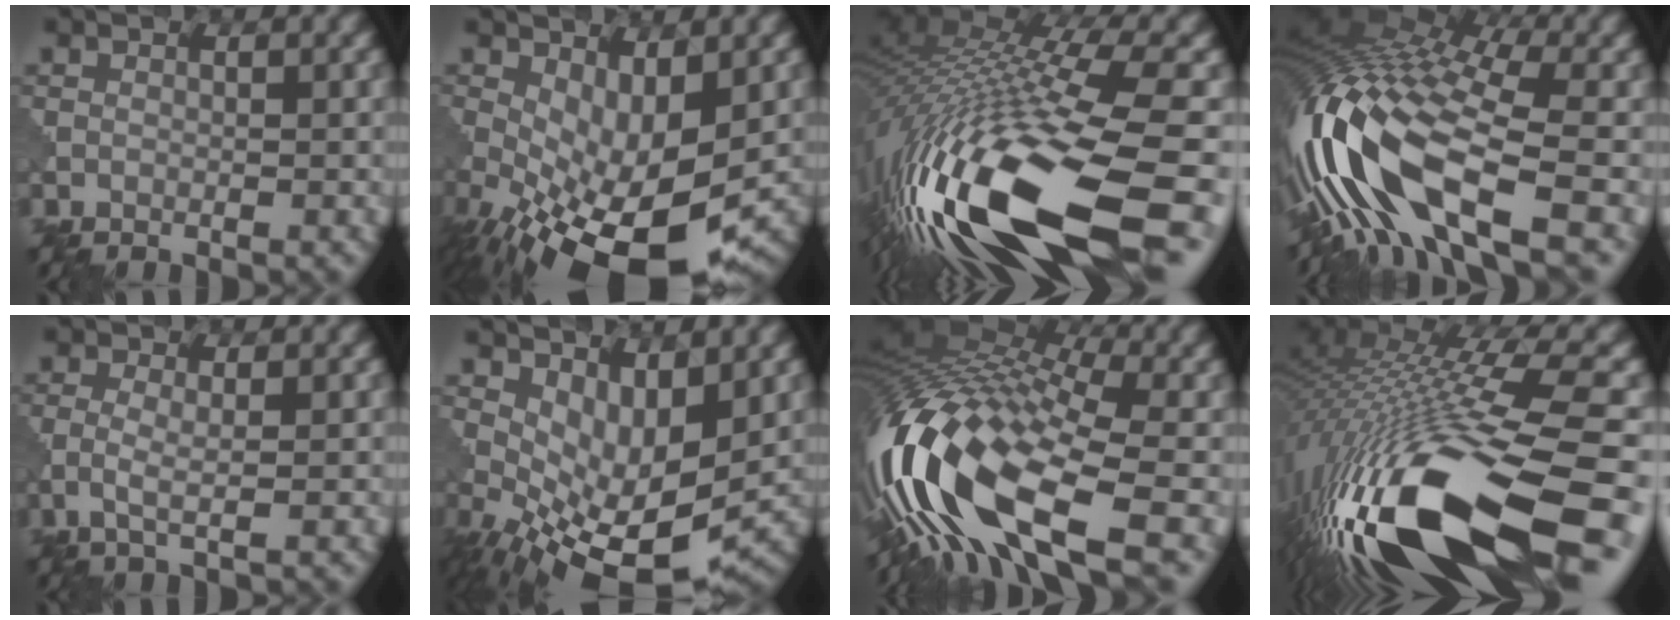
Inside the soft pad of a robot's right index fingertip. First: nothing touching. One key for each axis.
{"total": 11.1, "fx": -3.3, "fy": 4.9, "fz": 9.4, "tx": -0.178, "ty": -0.025, "tz": -0.041}
{"total": 18.6, "fx": -4.9, "fy": 6.1, "fz": 16.9, "tx": -0.340, "ty": -0.031, "tz": -0.069}
{"total": 15.5, "fx": -2.4, "fy": 6.1, "fz": 14.0, "tx": -0.291, "ty": 0.013, "tz": -0.040}
{"total": 1.7, "fx": -0.2, "fy": 0.3, "fz": 1.7, "tx": -0.039, "ty": 0.001, "tz": -0.008}
{"total": 8.3, "fx": -0.5, "fy": 4.1, "fz": 7.2, "tx": -0.135, "ty": -0.018, "tz": 0.002}
{"total": 15.8, "fx": -4.1, "fy": 6.8, "fz": 13.6, "tx": -0.285, "ty": 0.010, "tz": -0.080}
{"total": 18.3, "fx": -6.5, "fy": 6.5, "fz": 15.8, "tx": -0.318, "ty": -0.033, "tz": -0.092}